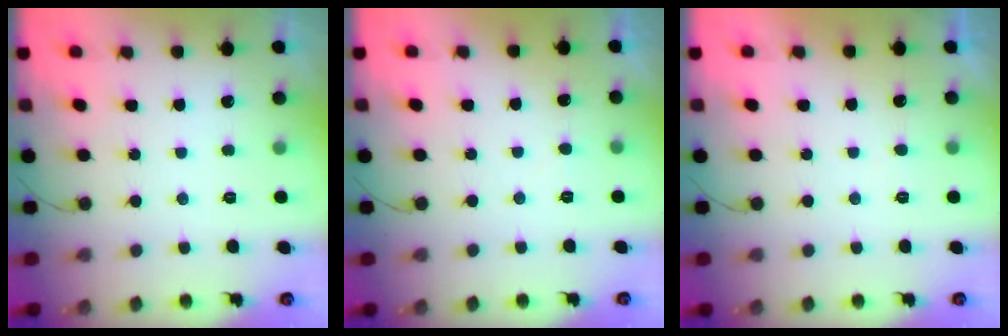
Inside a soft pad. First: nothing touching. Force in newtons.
{"total": 2.6, "press": 2.6, "slide": 0.3}
{"total": 3.7, "press": 3.7, "slide": 0.3}